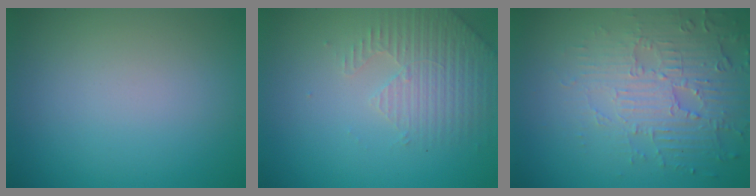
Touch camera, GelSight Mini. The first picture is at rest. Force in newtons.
{"total": 3.5, "press": 3.4, "slide": 0.9}
{"total": 4.1, "press": 3.9, "slide": 1.2}